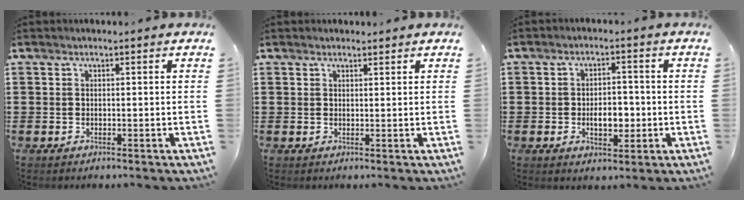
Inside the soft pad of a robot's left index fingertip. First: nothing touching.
{"total": 0.9, "force": [0.9, 0.2, 0.1], "torque": [-0.003, 0.001, 0.018]}
{"total": 4.9, "force": [-1.1, 2.7, 4.0], "torque": [-0.058, 0.000, -0.025]}